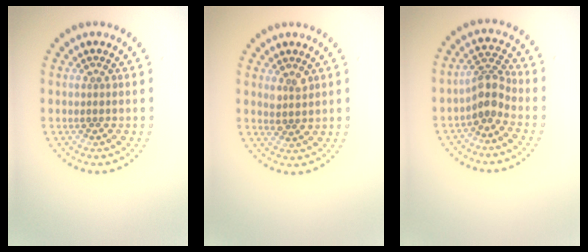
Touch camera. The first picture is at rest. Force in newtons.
{"total": 1.5, "press": 1.4, "slide": 0.7}
{"total": 2.7, "press": 2.0, "slide": 1.8}